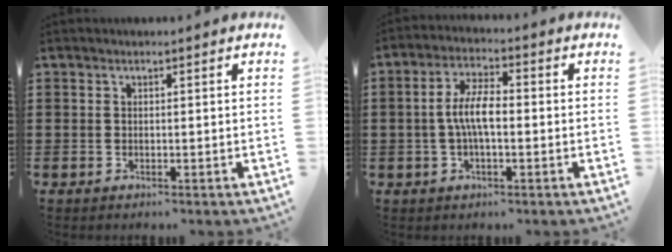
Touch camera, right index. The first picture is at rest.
{"total": 6.2, "force": [-0.6, 2.2, 5.8], "torque": [-0.116, 0.003, -0.015]}